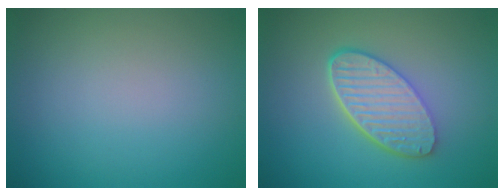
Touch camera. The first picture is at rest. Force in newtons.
{"total": 5.7, "press": 4.4, "slide": 3.6}